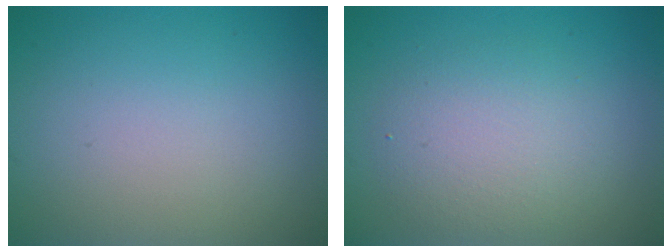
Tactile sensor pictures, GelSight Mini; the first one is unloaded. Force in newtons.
{"total": 3.7, "press": 3.7, "slide": 0.3}